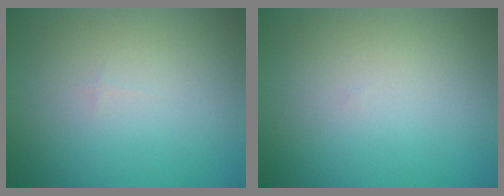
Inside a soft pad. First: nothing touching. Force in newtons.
{"total": 0.0}